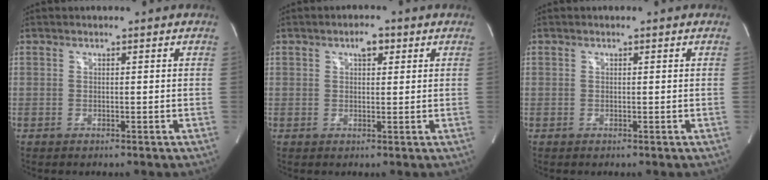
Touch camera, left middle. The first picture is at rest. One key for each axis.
{"total": 2.6, "fx": 1.2, "fy": 1.3, "fz": 1.8, "tx": -0.032, "ty": 0.012, "tz": 0.021}
{"total": 0.0}